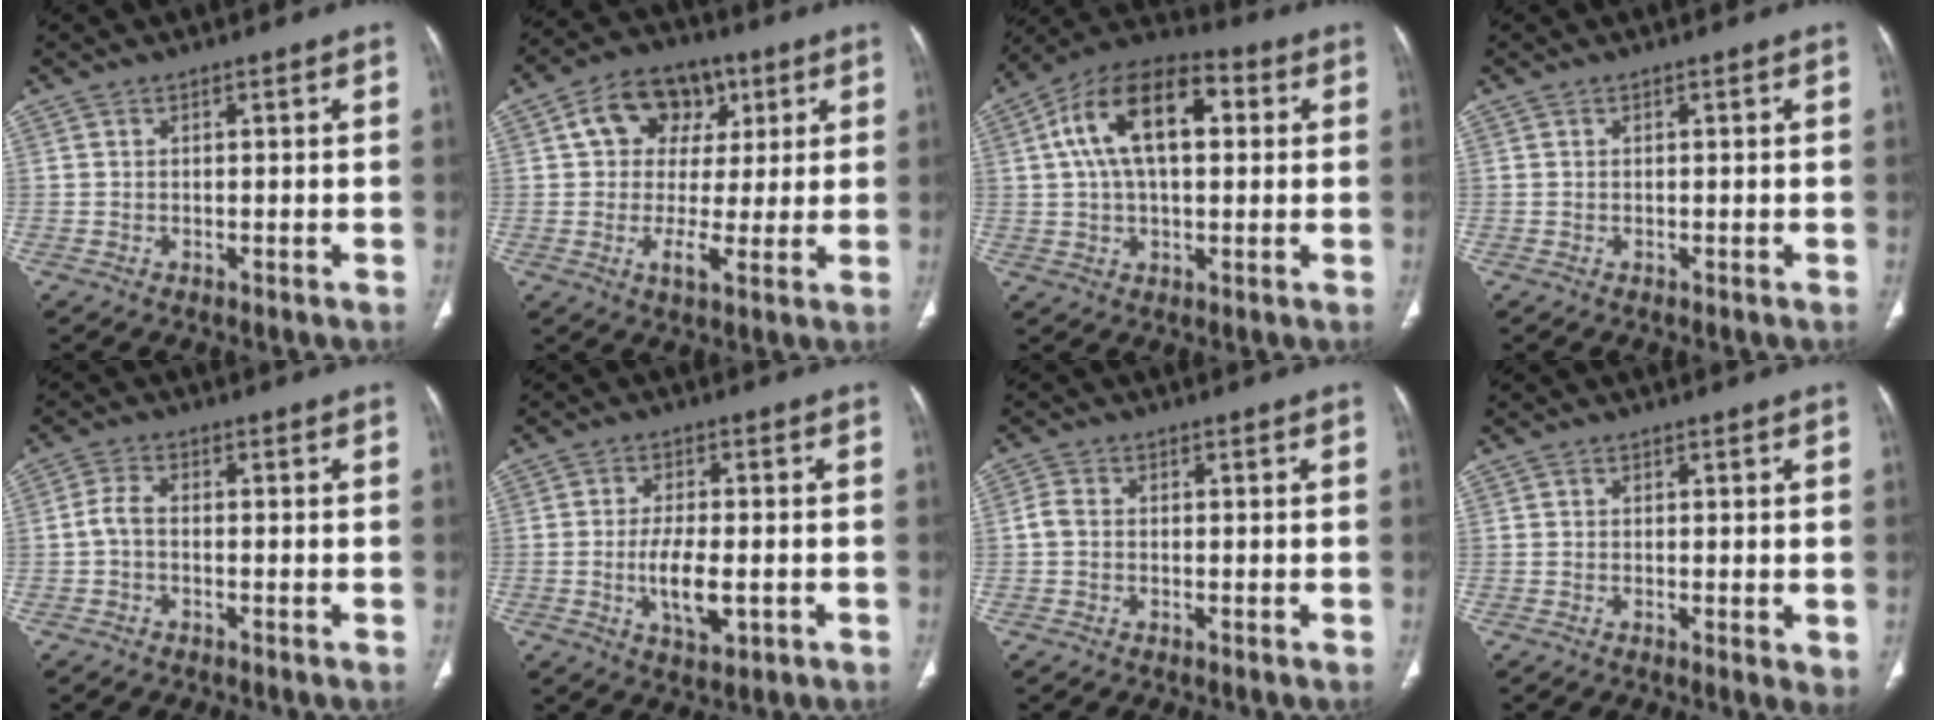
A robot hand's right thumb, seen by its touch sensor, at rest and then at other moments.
{"total": 12.7, "force": [3.9, 9.5, 7.6], "torque": [-0.089, 0.004, 0.054]}
{"total": 16.7, "force": [3.7, 9.2, 13.5], "torque": [-0.221, 0.027, 0.054]}
{"total": 0.0}
{"total": 2.9, "force": [-0.7, 1.5, 2.3], "torque": [-0.050, 0.008, -0.022]}
{"total": 7.2, "force": [-1.7, 3.2, 6.2], "torque": [-0.106, -0.002, -0.025]}
{"total": 2.1, "force": [-0.3, 1.6, 1.4], "torque": [-0.029, 0.004, -0.012]}
{"total": 2.6, "force": [-0.3, 0.9, 2.5], "torque": [-0.034, -0.009, -0.007]}